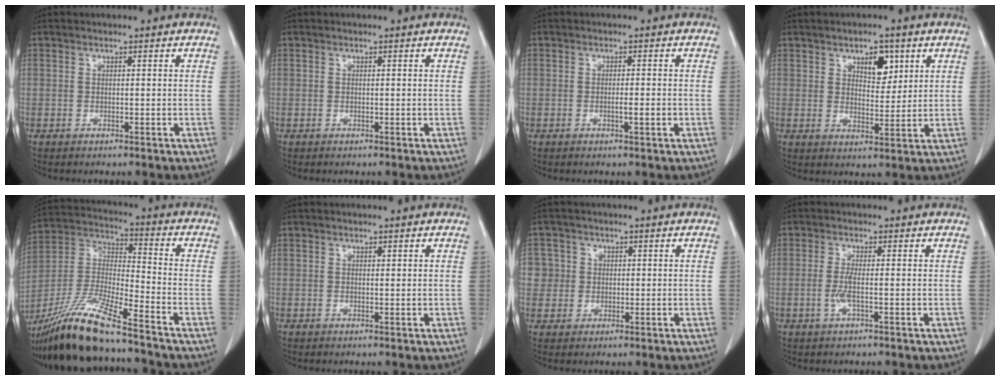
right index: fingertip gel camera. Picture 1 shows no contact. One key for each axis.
{"total": 0.0}
{"total": 1.9, "fx": -0.5, "fy": 0.1, "fz": 1.8, "tx": -0.033, "ty": -0.002, "tz": -0.008}
{"total": 5.1, "fx": 2.6, "fy": 2.5, "fz": 3.5, "tx": -0.051, "ty": 0.000, "tz": 0.042}
{"total": 16.7, "fx": -13.6, "fy": 0.6, "fz": 9.7, "tx": -0.214, "ty": -0.024, "tz": -0.257}
{"total": 0.0}
{"total": 4.3, "fx": 0.6, "fy": 4.3, "fz": 0.1, "tx": 0.012, "ty": 0.011, "tz": 0.011}
{"total": 2.4, "fx": -0.6, "fy": 0.0, "fz": 2.3, "tx": -0.053, "ty": -0.004, "tz": -0.013}